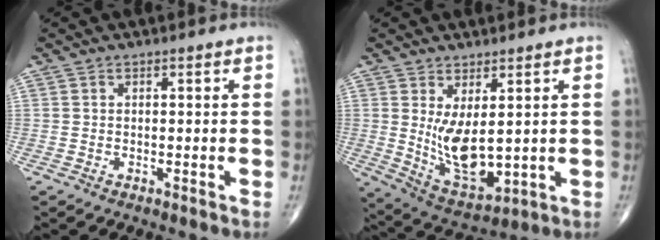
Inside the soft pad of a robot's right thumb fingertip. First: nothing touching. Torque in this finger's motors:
{"motor_torque": [-0.08, 0.76, 0.67, 0.68, 0.09]}